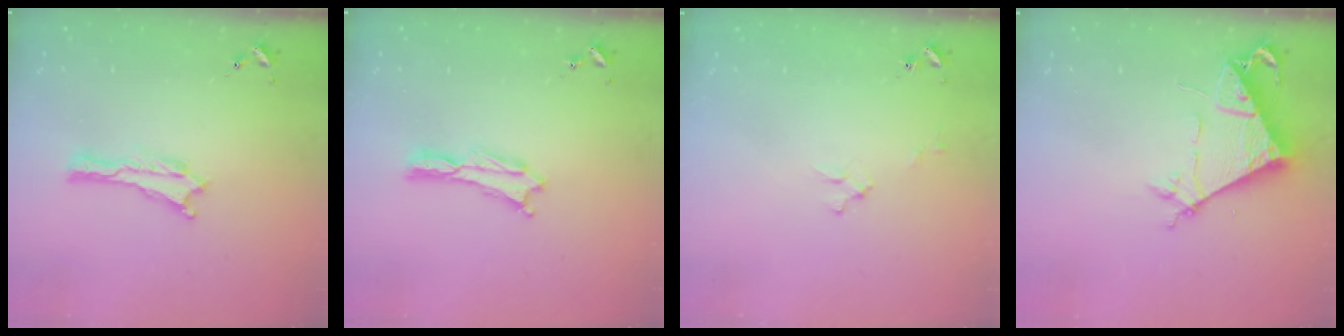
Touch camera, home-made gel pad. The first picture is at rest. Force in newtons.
{"total": 0.0}
{"total": 3.0, "press": 3.0, "slide": 0.2}
{"total": 7.3, "press": 7.3, "slide": 0.8}